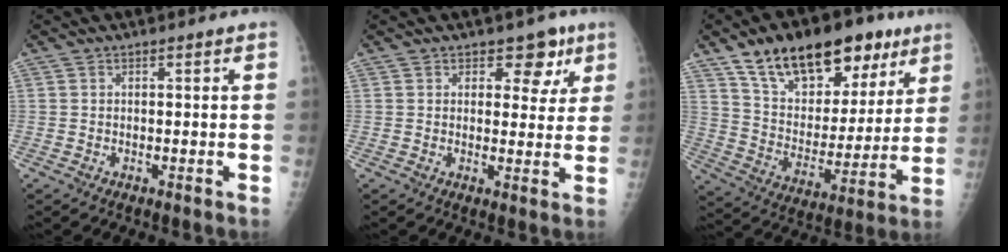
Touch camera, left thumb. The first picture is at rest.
{"total": 5.4, "force": [3.1, 3.8, 2.3], "torque": [0.014, -0.013, 0.037]}
{"total": 23.8, "force": [14.5, 12.5, 14.1], "torque": [-0.181, -0.034, 0.244]}